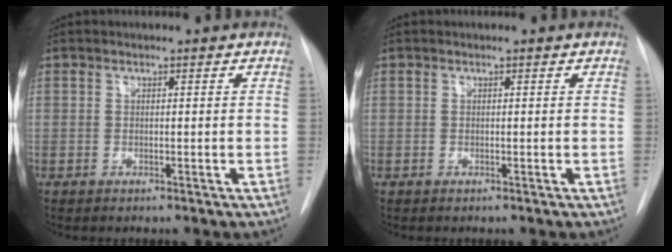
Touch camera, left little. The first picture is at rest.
{"total": 0.0}